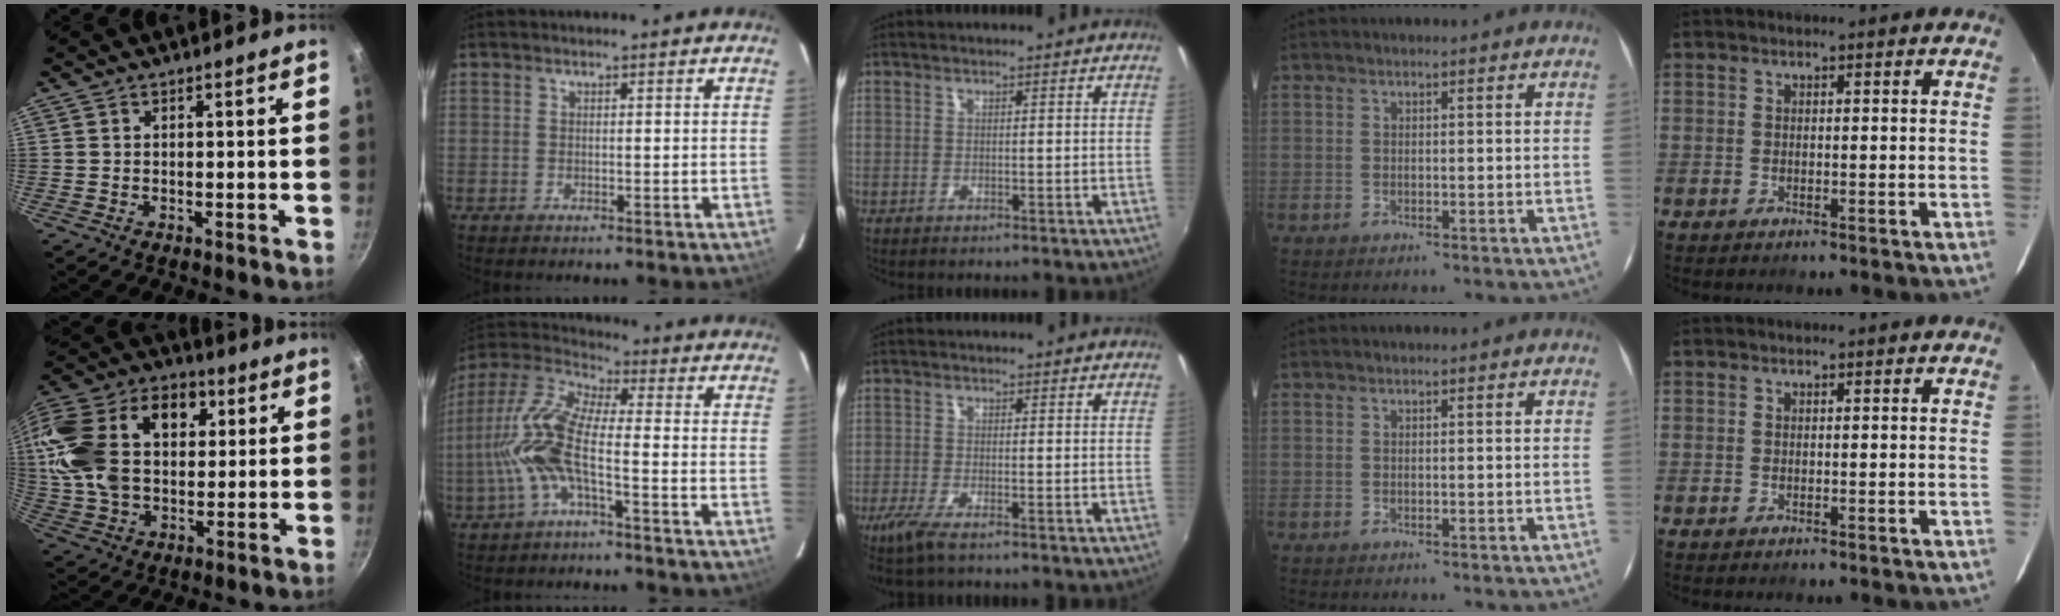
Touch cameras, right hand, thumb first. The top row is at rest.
{"thumb": {"total": 25.3, "force": [5.4, 17.2, 17.8], "torque": [-0.333, 0.027, 0.088]}, "index": {"total": 12.1, "force": [-3.1, 2.8, 11.3], "torque": [-0.253, 0.006, -0.065]}, "middle": {"total": 5.2, "force": [-3.6, 0.8, 3.6], "torque": [-0.088, -0.019, -0.071]}}